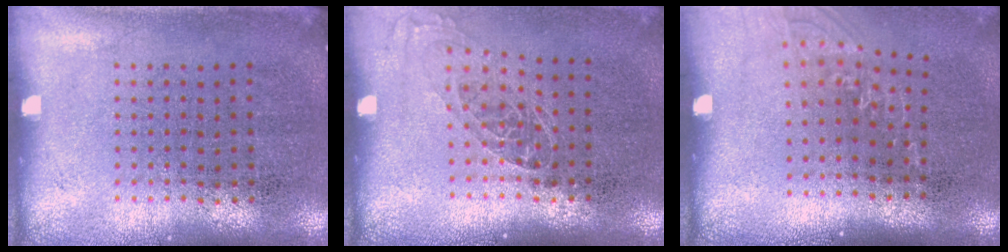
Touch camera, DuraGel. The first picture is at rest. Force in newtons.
{"total": 1.1, "press": 0.9, "slide": 0.6}
{"total": 1.1, "press": 0.9, "slide": 0.6}